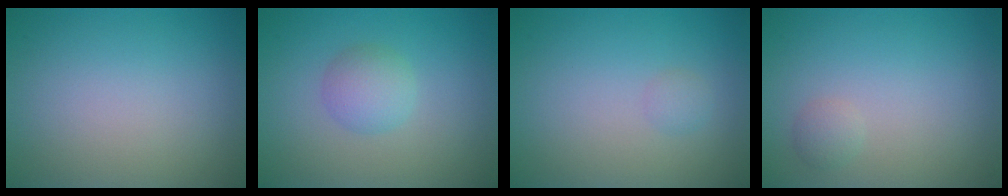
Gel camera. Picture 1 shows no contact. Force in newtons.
{"total": 2.5, "press": 2.5, "slide": 0.1}
{"total": 0.8, "press": 0.8, "slide": 0.1}
{"total": 1.0, "press": 1.0, "slide": 0.1}